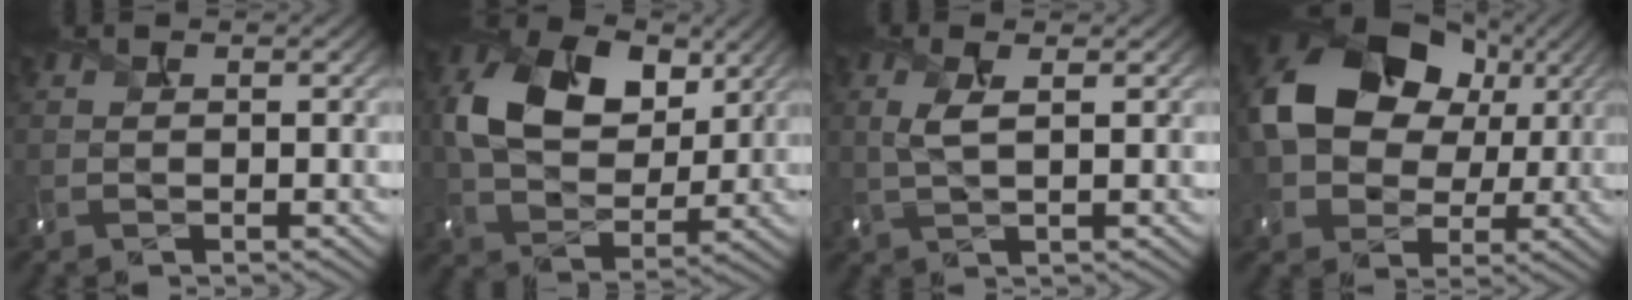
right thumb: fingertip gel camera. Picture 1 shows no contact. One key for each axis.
{"total": 11.9, "fx": 3.8, "fy": 8.1, "fz": 7.9, "tx": -0.168, "ty": 0.008, "tz": 0.066}
{"total": 2.5, "fx": 0.8, "fy": 0.7, "fz": 2.3, "tx": -0.057, "ty": 0.005, "tz": 0.018}
{"total": 15.6, "fx": 3.3, "fy": 12.0, "fz": 9.5, "tx": -0.180, "ty": 0.004, "tz": 0.064}